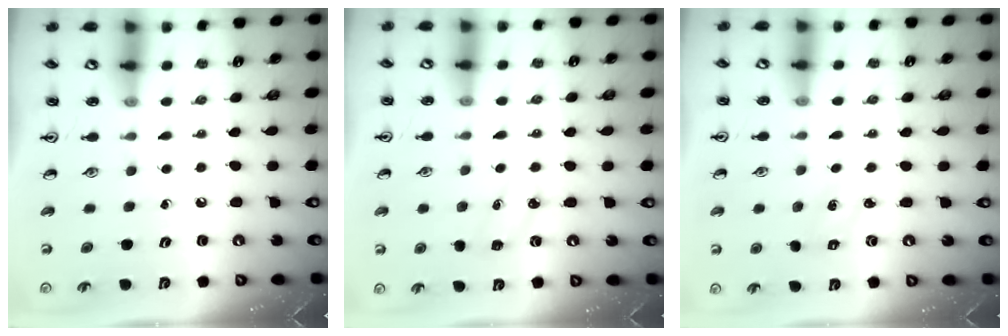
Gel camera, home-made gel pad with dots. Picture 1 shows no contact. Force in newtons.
{"total": 5.0, "press": 4.8, "slide": 1.6}
{"total": 1.4, "press": 1.3, "slide": 0.6}